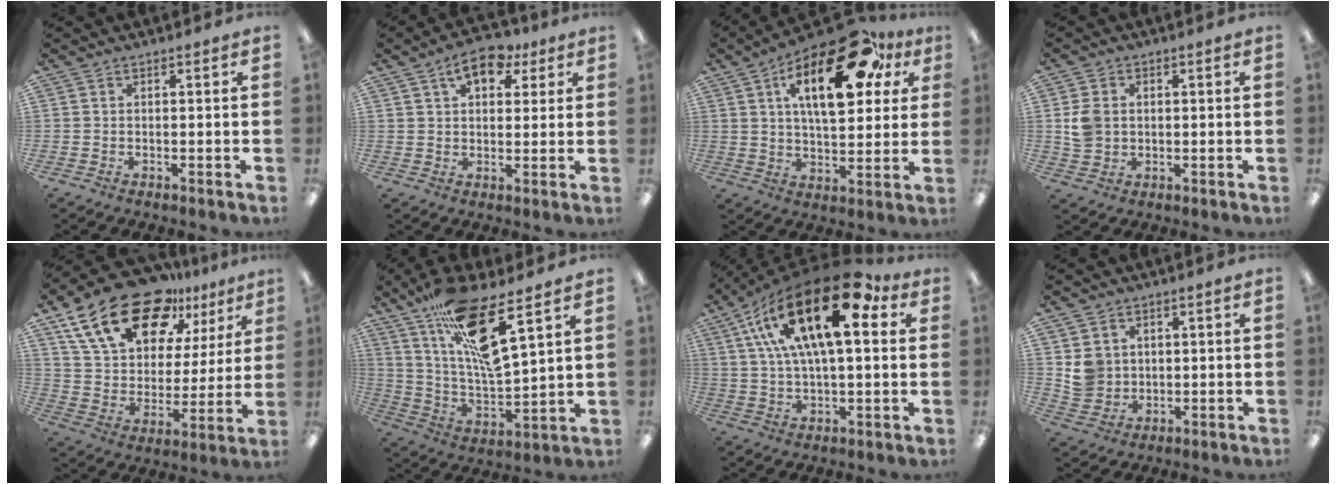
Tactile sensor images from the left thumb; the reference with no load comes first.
{"total": 9.0, "force": [5.1, 5.1, 5.4], "torque": [-0.069, -0.016, 0.085]}
{"total": 23.7, "force": [10.8, 10.8, 18.1], "torque": [-0.263, -0.038, 0.174]}
{"total": 5.2, "force": [0.5, 4.5, 2.7], "torque": [-0.054, 0.004, 0.008]}
{"total": 22.4, "force": [14.5, 11.8, 12.3], "torque": [-0.209, -0.080, 0.260]}
{"total": 19.2, "force": [12.4, 4.8, 13.8], "torque": [-0.246, -0.068, 0.209]}
{"total": 24.5, "force": [11.3, 9.3, 19.6], "torque": [-0.357, -0.046, 0.179]}
{"total": 5.5, "force": [1.4, 5.2, 1.3], "torque": [-0.015, 0.003, 0.026]}